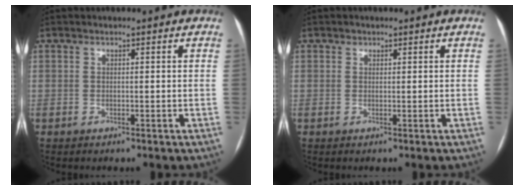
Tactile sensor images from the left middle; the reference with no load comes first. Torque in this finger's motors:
{"motor_torque": [0.18, -0.16, 0.09, 0.02]}